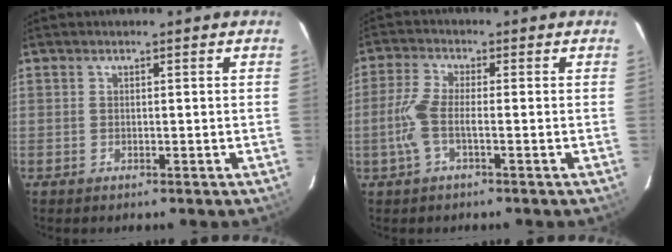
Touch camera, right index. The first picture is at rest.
{"total": 5.5, "force": [-1.5, 1.1, 5.1], "torque": [-0.122, 0.002, -0.030]}